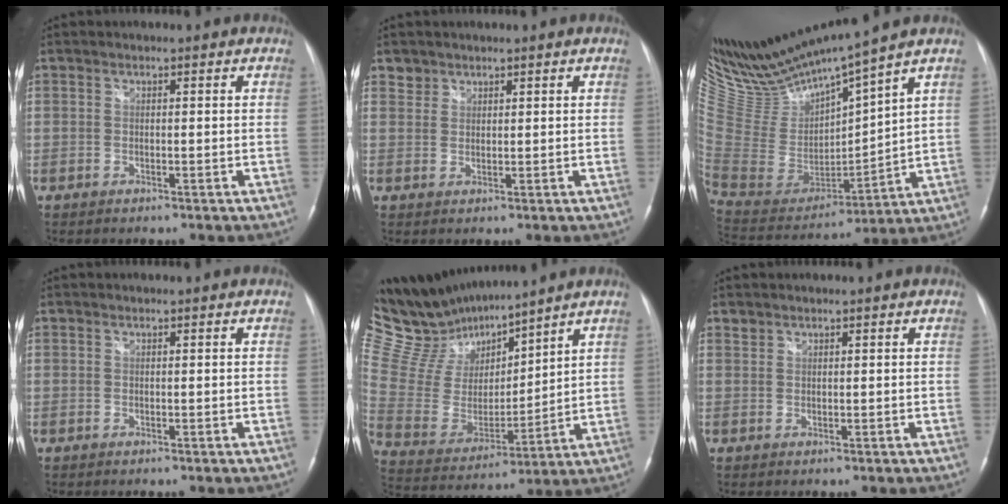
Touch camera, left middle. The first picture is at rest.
{"total": 1.9, "force": [1.4, 1.2, -0.3], "torque": [0.014, 0.007, 0.020]}
{"total": 16.7, "force": [15.3, -0.7, 6.6], "torque": [-0.145, -0.031, 0.312]}
{"total": 0.0}
{"total": 16.5, "force": [15.4, 3.2, 5.2], "torque": [-0.117, 0.003, 0.303]}
{"total": 0.8, "force": [0.7, 0.4, -0.1], "torque": [0.003, 0.005, 0.013]}